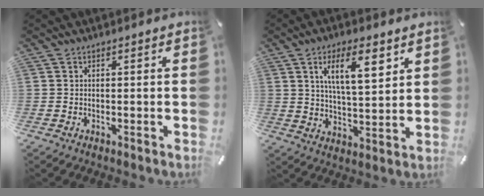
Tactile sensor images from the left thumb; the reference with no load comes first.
{"total": 12.0, "force": [6.0, 4.7, 9.2], "torque": [-0.145, -0.013, 0.097]}